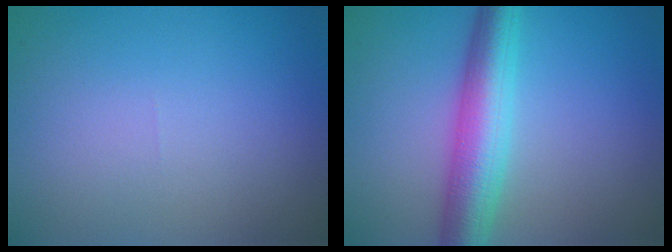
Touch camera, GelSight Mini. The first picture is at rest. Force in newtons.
{"total": 6.3, "press": 6.3, "slide": 0.1}